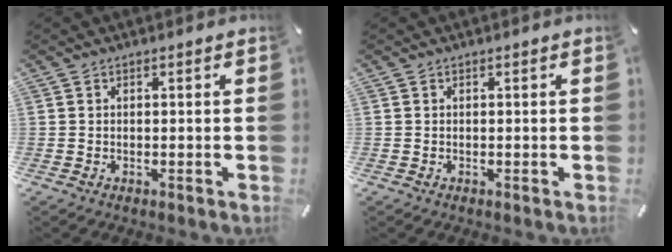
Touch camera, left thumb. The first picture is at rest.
{"total": 0.0}